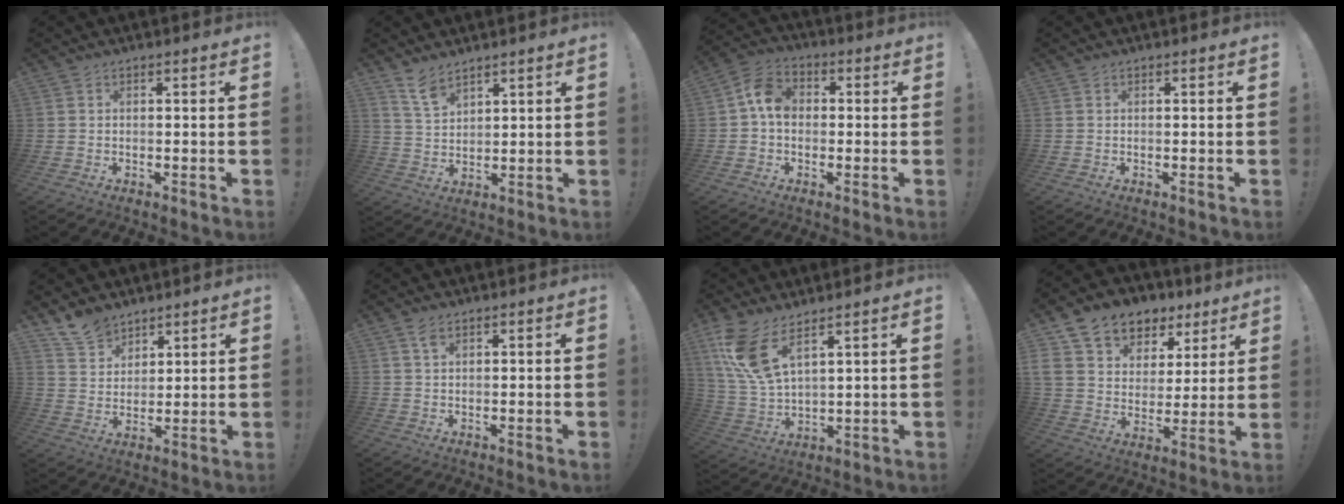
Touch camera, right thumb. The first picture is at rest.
{"total": 7.4, "force": [5.8, 3.6, 2.7], "torque": [-0.049, -0.038, 0.112]}
{"total": 8.4, "force": [0.6, 6.5, 5.3], "torque": [-0.091, 0.015, 0.017]}
{"total": 0.0}
{"total": 10.0, "force": [7.6, 6.4, 1.2], "torque": [-0.022, -0.057, 0.151]}
{"total": 2.3, "force": [1.4, 1.1, 1.5], "torque": [-0.024, -0.004, 0.025]}
{"total": 12.2, "force": [7.3, 4.8, 8.5], "torque": [-0.176, -0.038, 0.138]}
{"total": 11.4, "force": [6.8, 8.3, 3.7], "torque": [-0.059, -0.051, 0.134]}